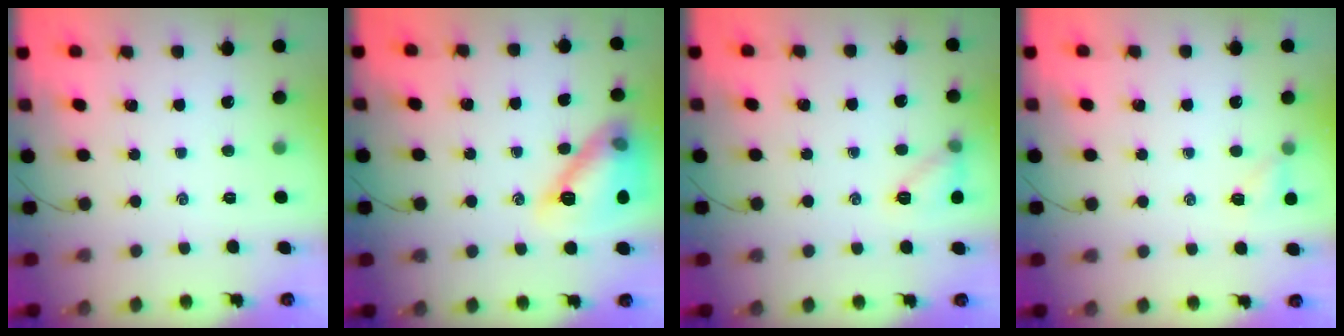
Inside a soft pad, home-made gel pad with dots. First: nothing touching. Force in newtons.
{"total": 15.4, "press": 15.4, "slide": 0.2}
{"total": 7.8, "press": 7.7, "slide": 1.1}
{"total": 4.0, "press": 3.8, "slide": 1.3}